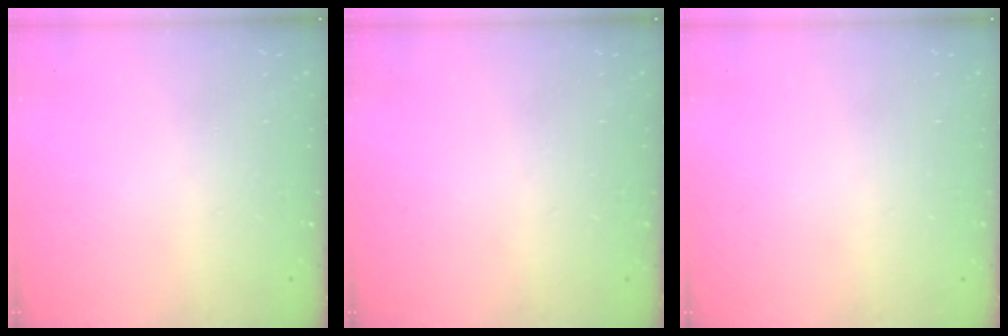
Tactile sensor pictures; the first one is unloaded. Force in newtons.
{"total": 0.0}
{"total": 0.0}